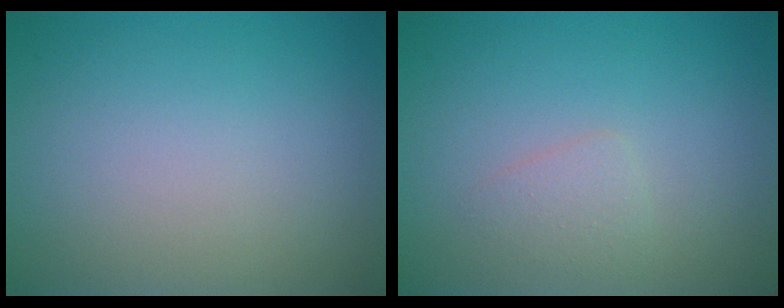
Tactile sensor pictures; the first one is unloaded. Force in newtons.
{"total": 1.2, "press": 1.2, "slide": 0.0}